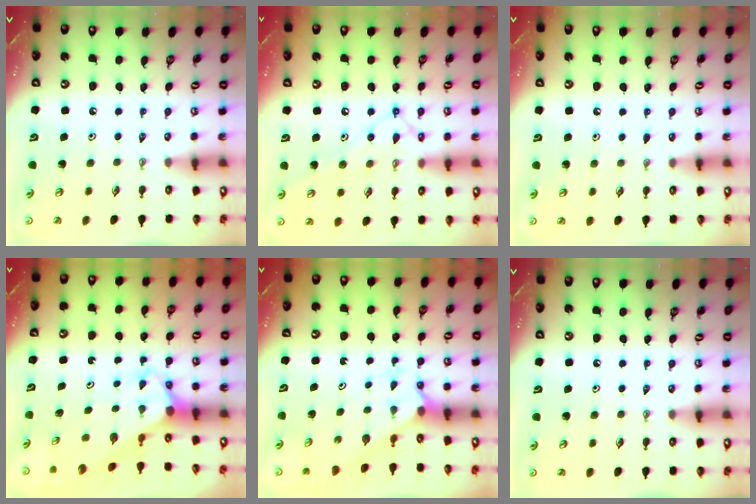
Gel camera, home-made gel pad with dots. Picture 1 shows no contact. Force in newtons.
{"total": 12.3, "press": 12.3, "slide": 0.8}
{"total": 4.5, "press": 4.4, "slide": 0.5}
{"total": 3.3, "press": 3.3, "slide": 0.2}
{"total": 2.0, "press": 1.9, "slide": 0.2}
{"total": 0.0}